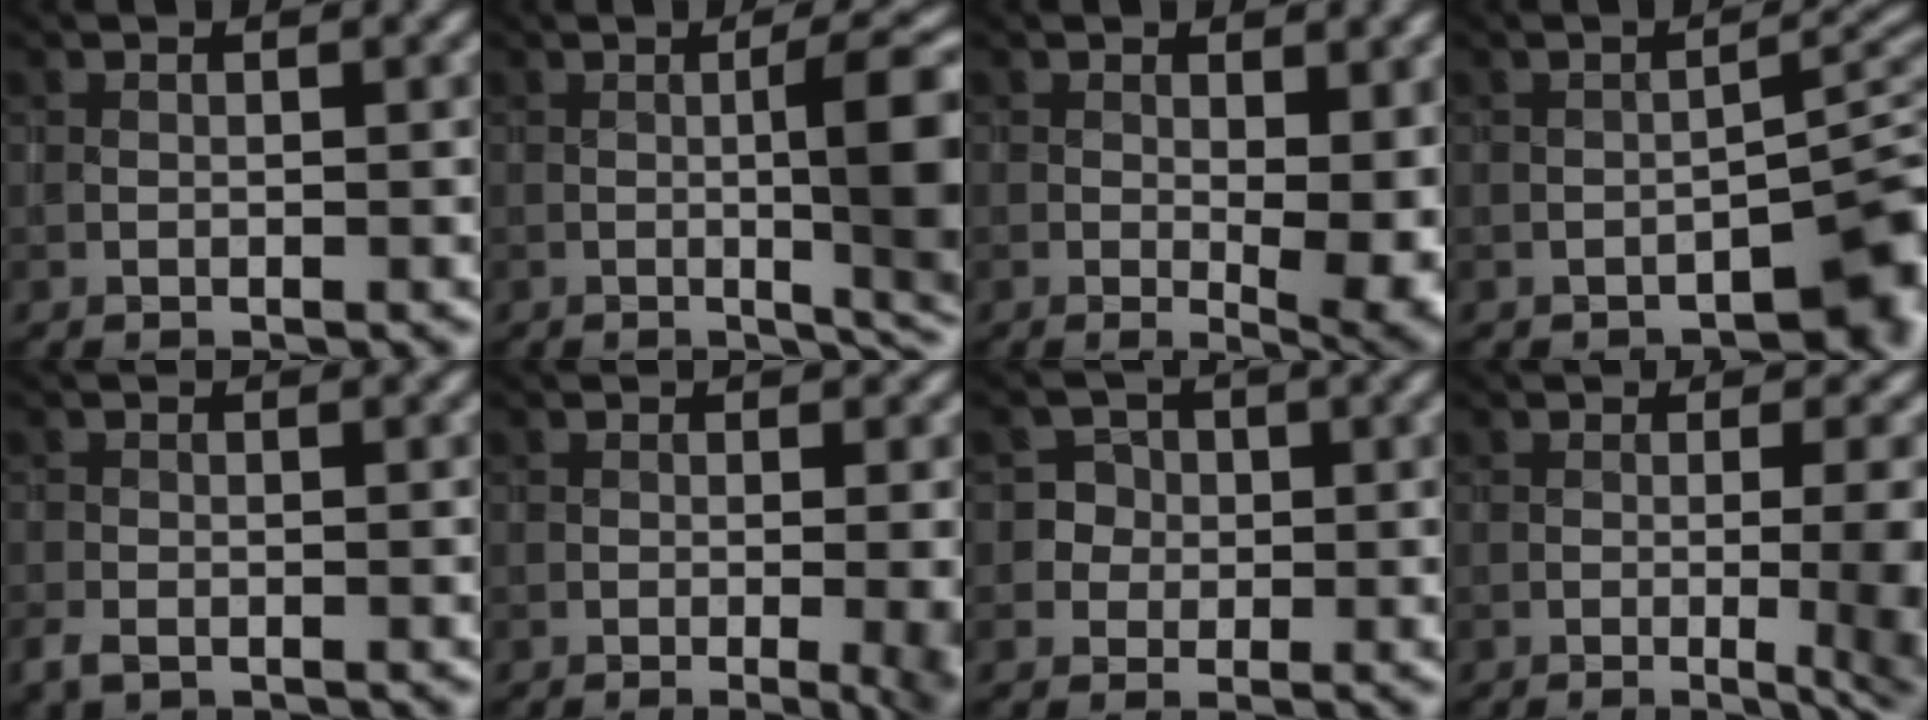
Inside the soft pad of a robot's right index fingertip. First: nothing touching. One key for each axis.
{"total": 8.7, "fx": -1.0, "fy": 1.8, "fz": 8.4, "tx": -0.108, "ty": 0.003, "tz": -0.013}
{"total": 6.0, "fx": -0.4, "fy": 2.7, "fz": 5.4, "tx": -0.075, "ty": -0.017, "tz": 0.004}
{"total": 5.1, "fx": -3.2, "fy": 2.1, "fz": 3.4, "tx": -0.028, "ty": 0.015, "tz": -0.047}
{"total": 1.7, "fx": -1.2, "fy": 0.9, "fz": 0.9, "tx": -0.020, "ty": -0.006, "tz": -0.027}
{"total": 6.9, "fx": -1.9, "fy": 3.1, "fz": 5.9, "tx": -0.034, "ty": -0.004, "tz": -0.013}
{"total": 3.2, "fx": -0.3, "fy": 3.2, "fz": 0.2, "tx": 0.025, "ty": 0.016, "tz": -0.015}
{"total": 7.9, "fx": -1.8, "fy": 2.6, "fz": 7.2, "tx": -0.065, "ty": -0.001, "tz": -0.015}